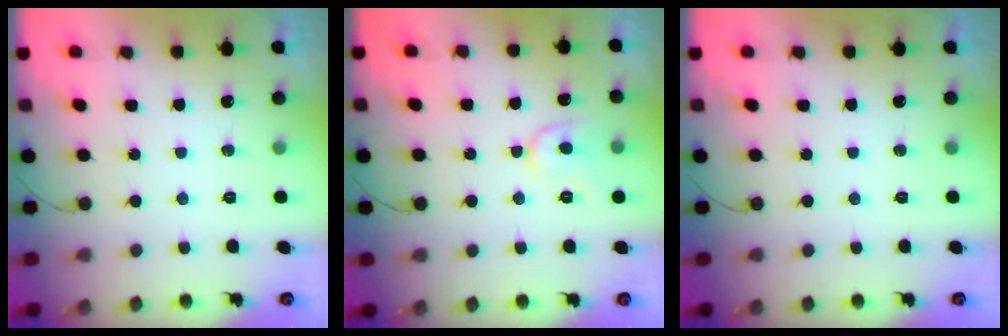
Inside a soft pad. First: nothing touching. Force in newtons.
{"total": 7.1, "press": 7.1, "slide": 0.7}
{"total": 0.0}